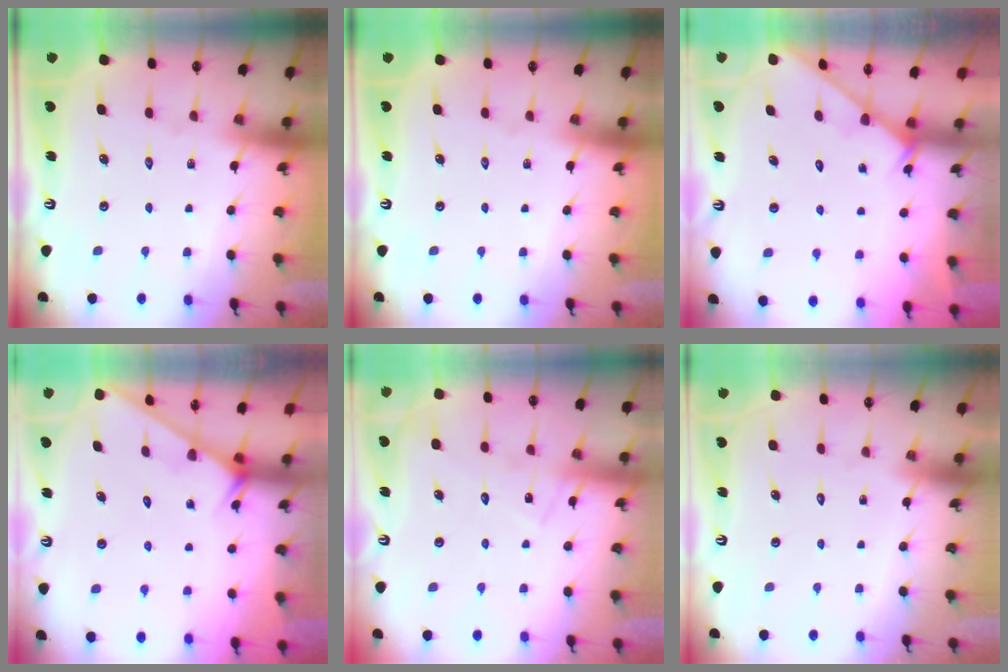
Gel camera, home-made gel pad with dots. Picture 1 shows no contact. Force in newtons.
{"total": 0.0}
{"total": 2.4, "press": 2.4, "slide": 0.2}
{"total": 2.2, "press": 2.2, "slide": 0.2}
{"total": 9.5, "press": 9.5, "slide": 0.6}
{"total": 1.7, "press": 1.6, "slide": 0.1}